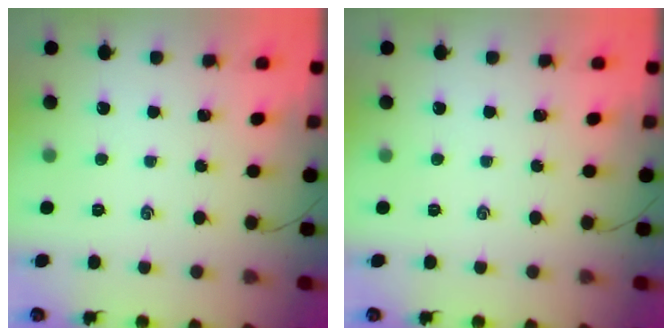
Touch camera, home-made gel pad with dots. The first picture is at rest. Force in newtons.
{"total": 0.0}